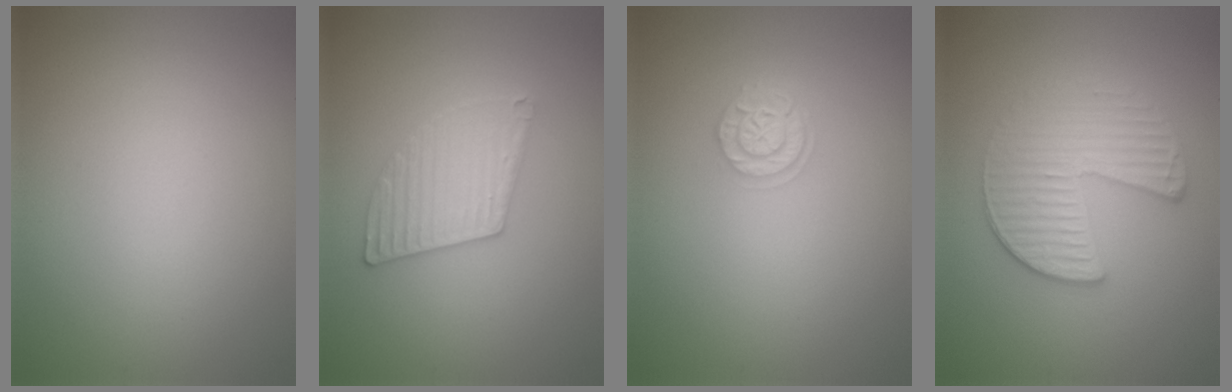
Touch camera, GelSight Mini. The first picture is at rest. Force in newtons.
{"total": 3.0, "press": 3.0, "slide": 0.2}
{"total": 2.5, "press": 2.0, "slide": 1.4}
{"total": 3.7, "press": 3.5, "slide": 1.3}